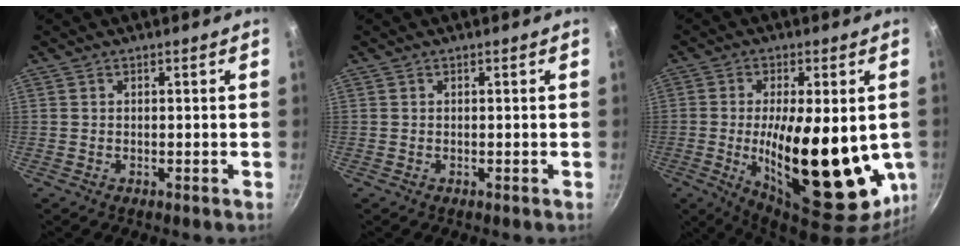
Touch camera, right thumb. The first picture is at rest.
{"total": 0.0}
{"total": 25.2, "force": [-2.2, 9.9, 23.1], "torque": [-0.332, -0.020, -0.021]}